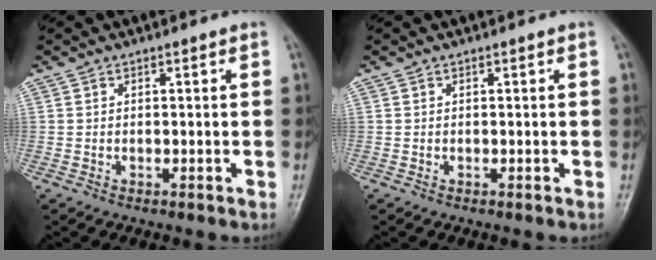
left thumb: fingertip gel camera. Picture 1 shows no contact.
{"total": 0.0}